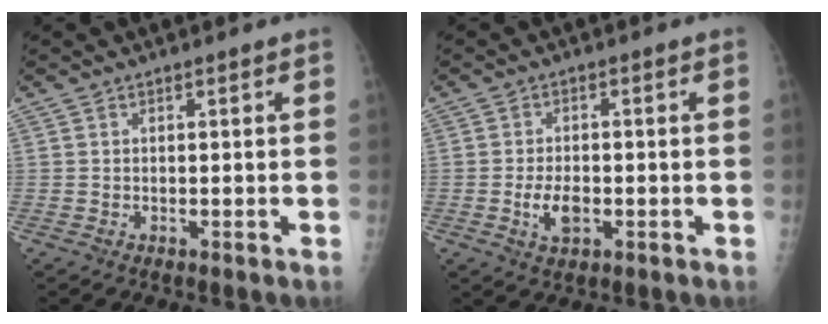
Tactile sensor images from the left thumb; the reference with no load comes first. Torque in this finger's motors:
{"motor_torque": [-0.07, 0.14, 0.16, 0.03, 0.01]}